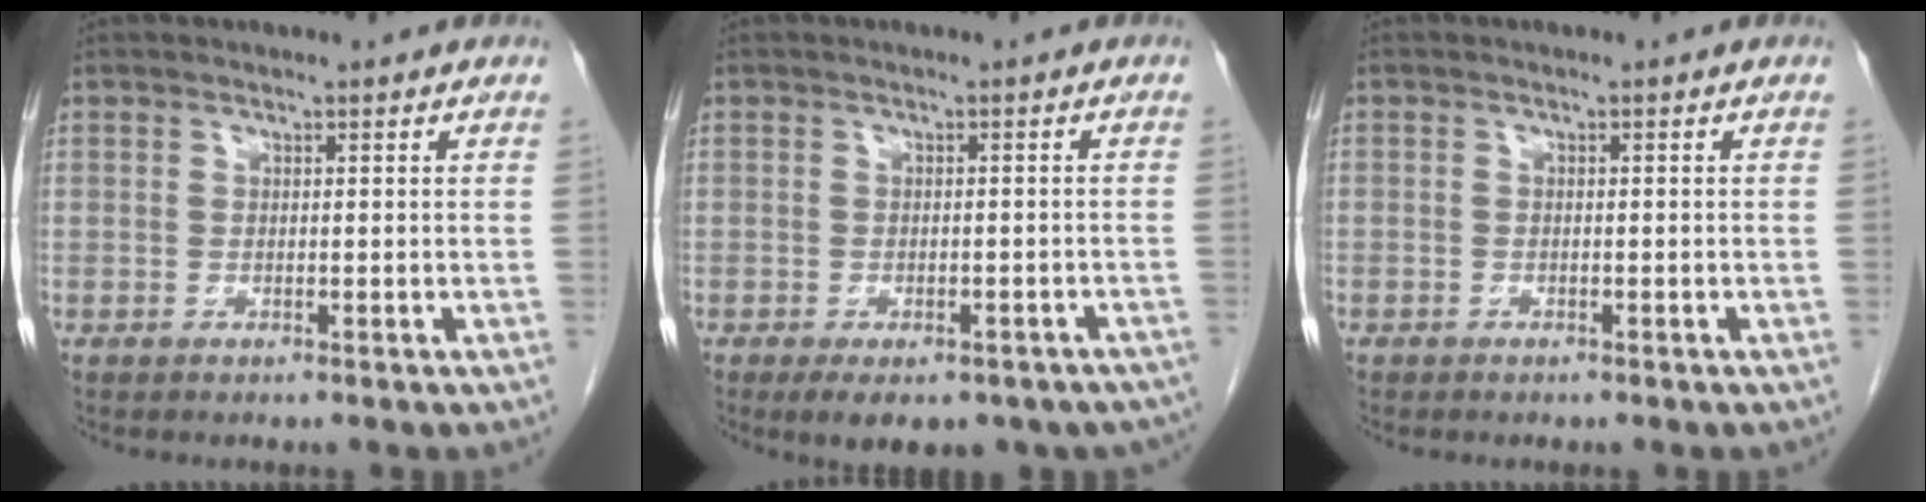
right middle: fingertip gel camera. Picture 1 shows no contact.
{"total": 14.6, "force": [-10.7, 6.9, 7.1], "torque": [-0.092, -0.001, -0.119]}
{"total": 0.7, "force": [-0.5, 0.4, 0.1], "torque": [-0.007, 0.003, -0.011]}